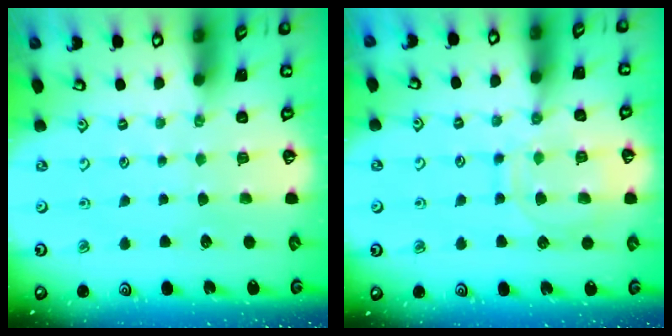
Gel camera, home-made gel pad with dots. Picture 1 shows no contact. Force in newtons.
{"total": 11.8, "press": 11.8, "slide": 1.1}